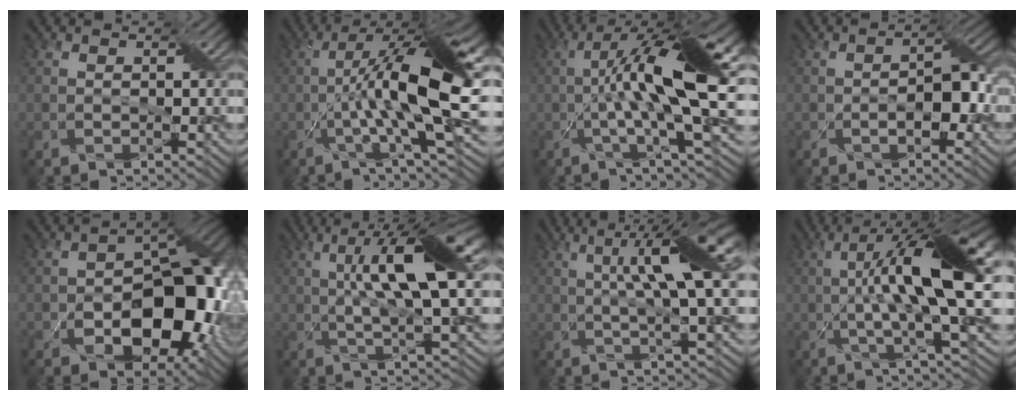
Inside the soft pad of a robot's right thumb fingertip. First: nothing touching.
{"total": 17.0, "force": [-0.2, 4.5, 16.4], "torque": [-0.267, 0.011, -0.004]}
{"total": 15.0, "force": [0.7, 3.3, 14.6], "torque": [-0.237, 0.019, 0.010]}
{"total": 4.7, "force": [-1.4, 2.4, 3.8], "torque": [-0.052, 0.003, -0.023]}
{"total": 12.9, "force": [-3.4, 8.2, 9.4], "torque": [-0.127, -0.018, -0.050]}
{"total": 12.1, "force": [2.6, 2.9, 11.5], "torque": [-0.194, 0.010, 0.040]}
{"total": 10.9, "force": [2.6, 2.3, 10.3], "torque": [-0.160, 0.013, 0.037]}
{"total": 13.6, "force": [1.3, 2.7, 13.3], "torque": [-0.211, 0.015, 0.022]}